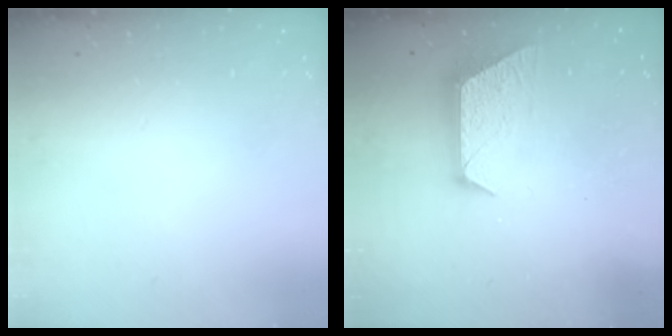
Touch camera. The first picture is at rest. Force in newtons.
{"total": 11.0, "press": 11.0, "slide": 0.8}